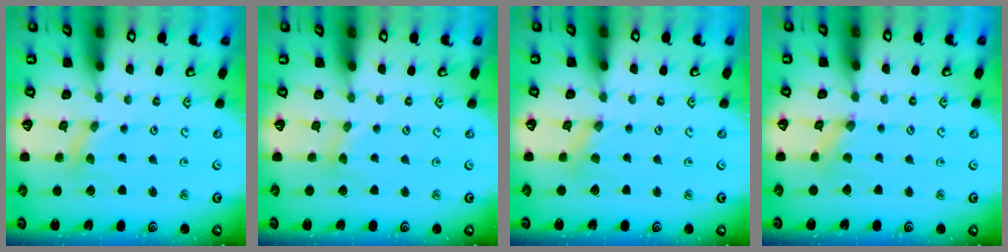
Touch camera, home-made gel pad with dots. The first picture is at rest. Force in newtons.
{"total": 1.0, "press": 1.0, "slide": 0.2}
{"total": 1.3, "press": 1.3, "slide": 0.2}
{"total": 0.0}